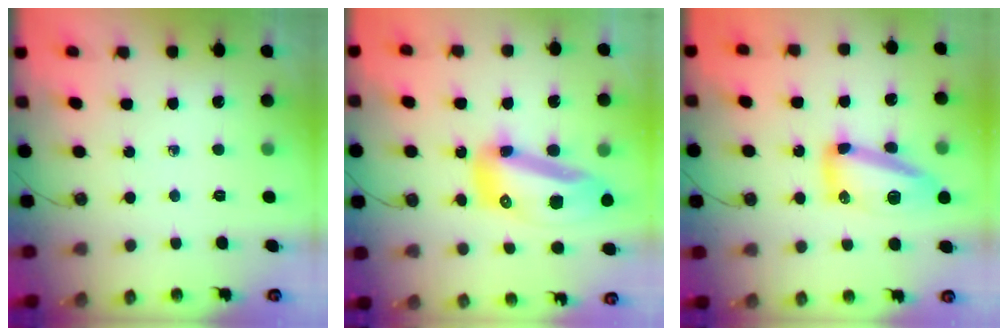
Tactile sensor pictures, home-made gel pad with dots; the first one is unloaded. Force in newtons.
{"total": 16.9, "press": 16.8, "slide": 2.2}
{"total": 12.5, "press": 12.4, "slide": 1.3}